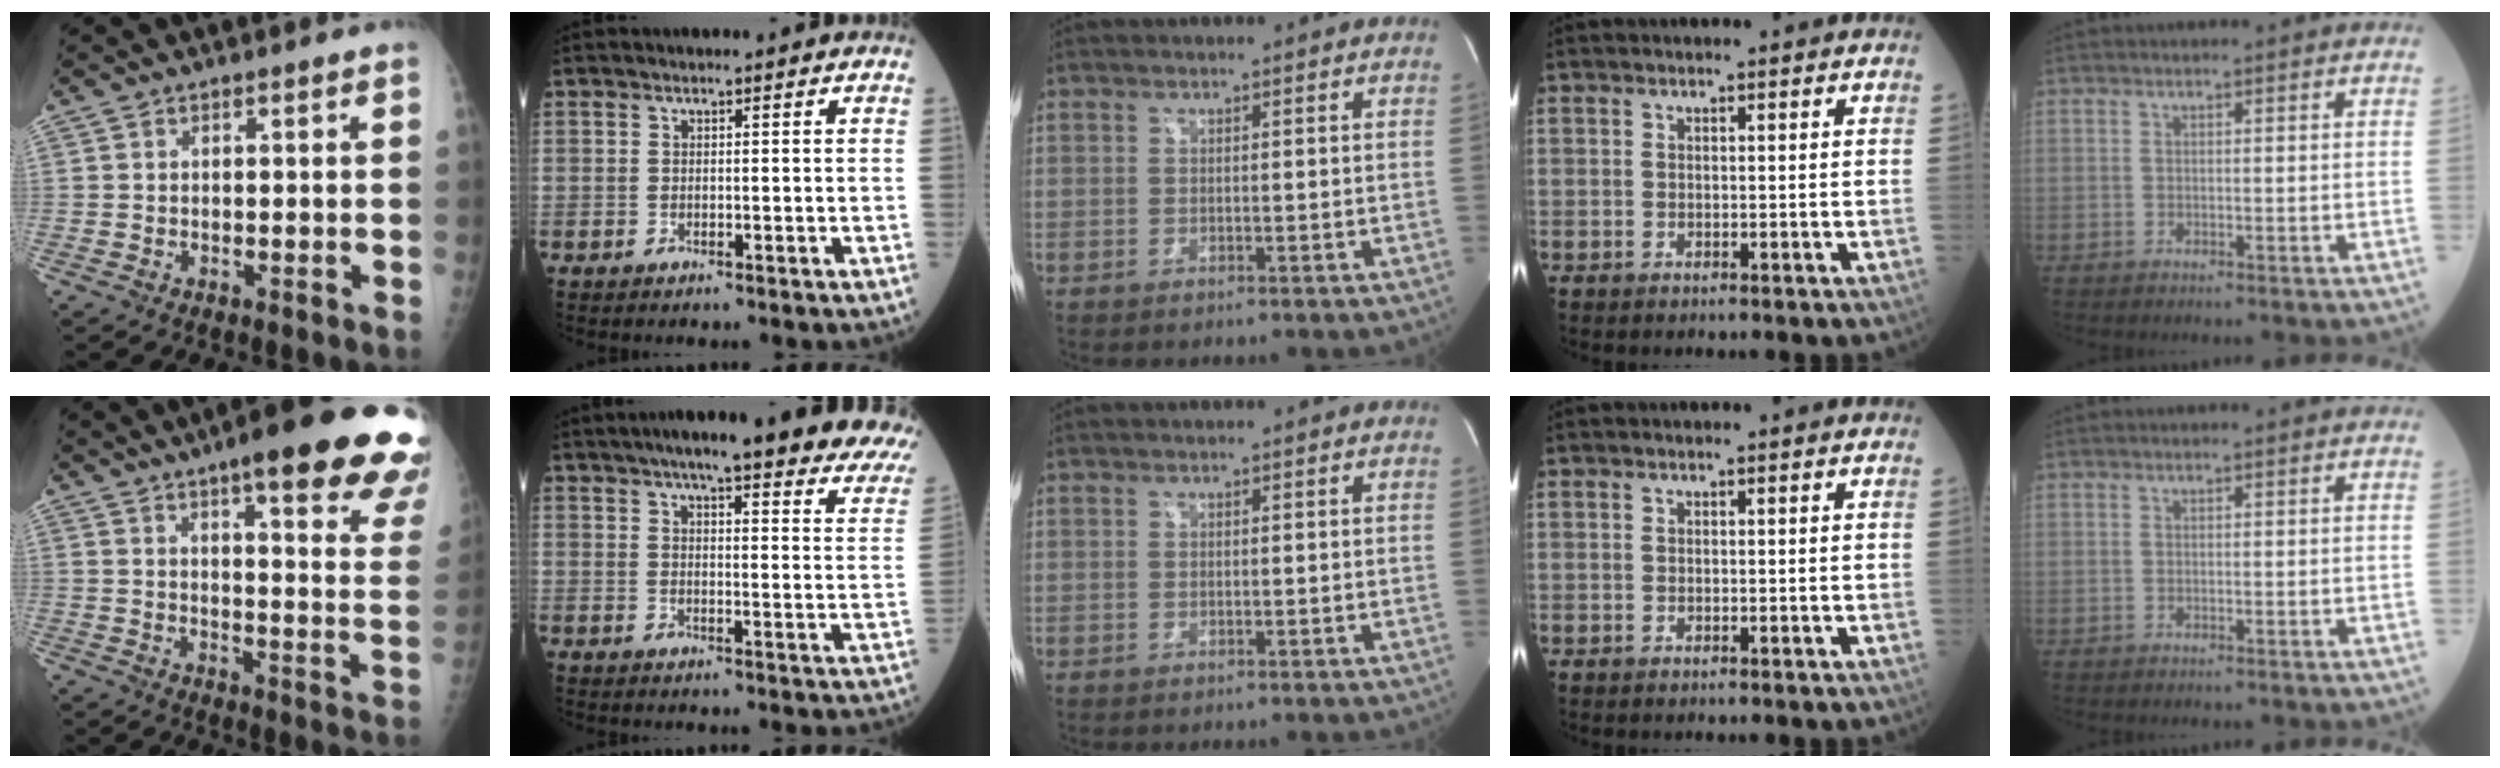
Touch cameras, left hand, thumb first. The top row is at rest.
{"thumb": {"total": 25.4, "force": [16.9, 4.8, 18.3], "torque": [-0.197, -0.060, 0.204]}, "index": {"total": 26.6, "force": [23.3, 2.9, 12.6], "torque": [-0.160, -0.040, 0.264]}}